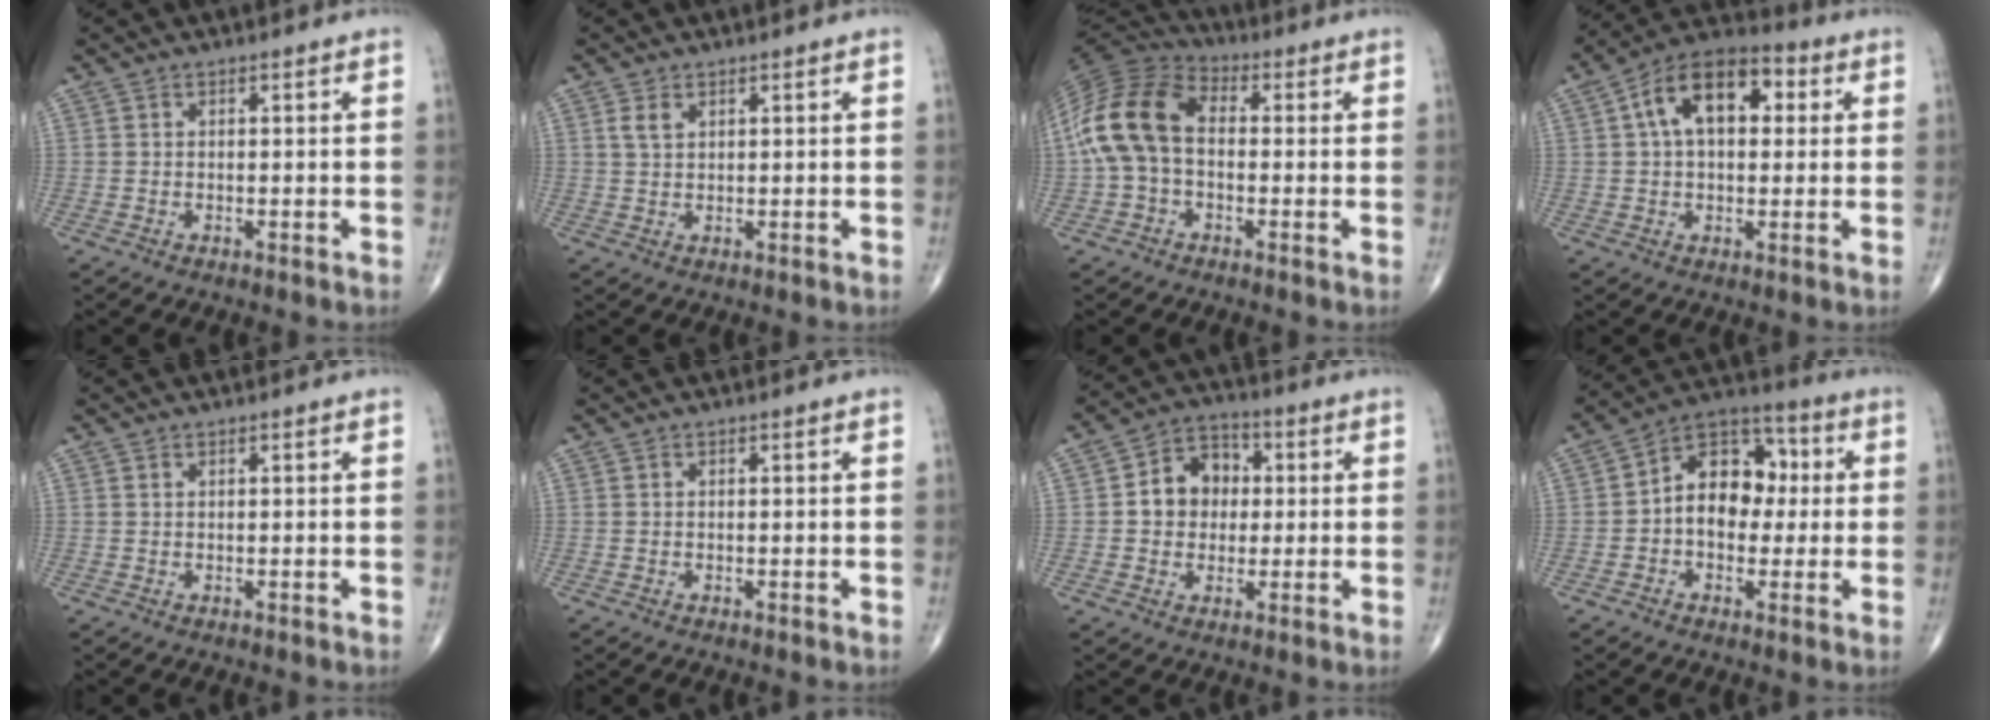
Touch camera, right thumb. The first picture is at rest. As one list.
[{"total": 2.3, "force": [1.1, 1.4, 1.5], "torque": [-0.029, 0.002, 0.026]}, {"total": 14.3, "force": [-0.3, 9.5, 10.7], "torque": [-0.219, 0.035, -0.017]}, {"total": 14.1, "force": [3.2, 8.3, 10.9], "torque": [-0.162, 0.029, 0.043]}, {"total": 0.0}, {"total": 0.0}, {"total": 9.3, "force": [0.7, 7.7, 5.2], "torque": [-0.048, 0.019, 0.002]}, {"total": 12.9, "force": [0.4, 9.1, 9.1], "torque": [-0.107, 0.037, -0.007]}]